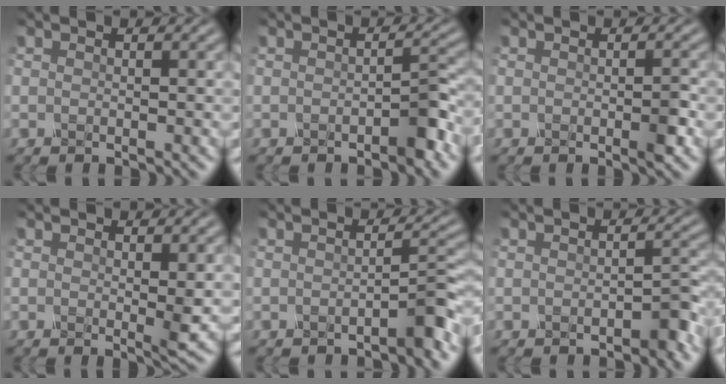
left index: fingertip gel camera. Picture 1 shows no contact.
{"total": 2.1, "force": [-1.6, 0.1, 1.3], "torque": [-0.030, 0.006, -0.023]}
{"total": 1.4, "force": [-0.8, 0.0, 1.2], "torque": [-0.034, -0.002, -0.008]}
{"total": 1.7, "force": [0.0, 0.0, 1.7], "torque": [-0.041, -0.006, 0.007]}
{"total": 2.6, "force": [-2.0, 0.1, 1.6], "torque": [-0.025, 0.010, -0.032]}
{"total": 2.0, "force": [-1.6, 0.1, 1.1], "torque": [-0.025, 0.005, -0.021]}